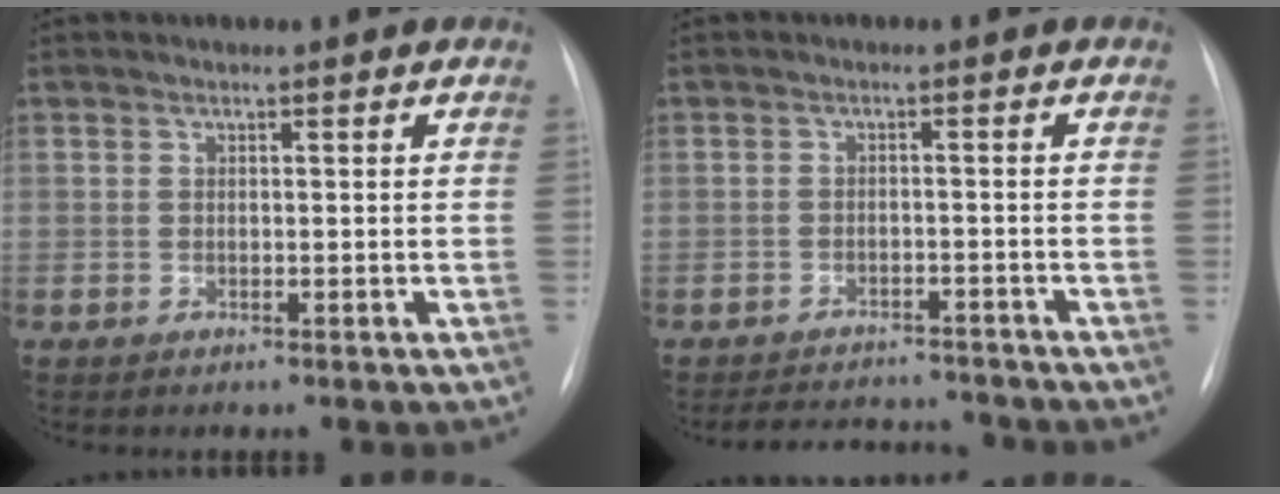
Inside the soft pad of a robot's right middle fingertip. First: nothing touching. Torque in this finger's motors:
{"motor_torque": [0.11, -0.38, -0.01, -0.01]}